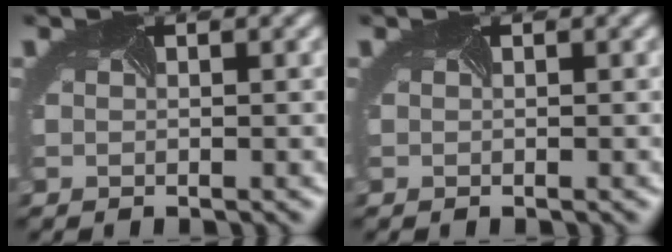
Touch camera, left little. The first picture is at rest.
{"total": 0.0}